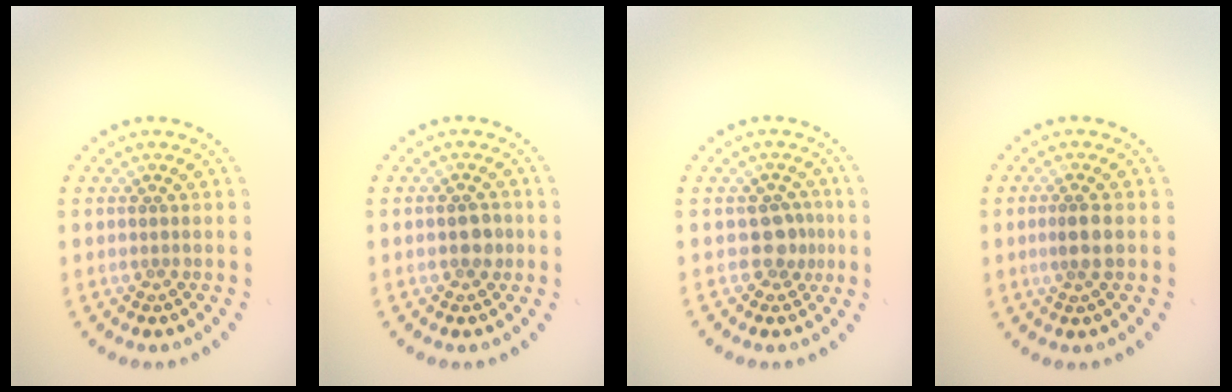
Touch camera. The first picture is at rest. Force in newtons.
{"total": 1.7, "press": 1.7, "slide": 0.1}
{"total": 2.1, "press": 1.8, "slide": 1.2}
{"total": 2.1, "press": 1.7, "slide": 1.1}